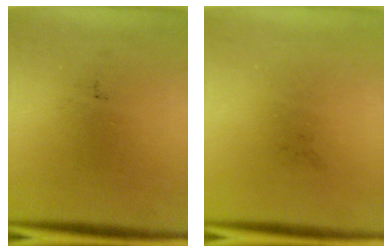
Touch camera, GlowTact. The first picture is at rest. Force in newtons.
{"total": 0.0}